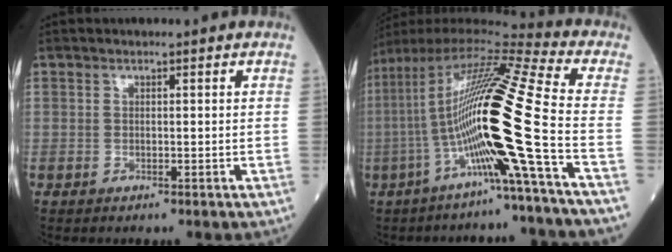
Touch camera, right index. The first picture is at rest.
{"total": 20.0, "force": [-4.7, -1.8, 19.4], "torque": [-0.385, 0.000, -0.102]}